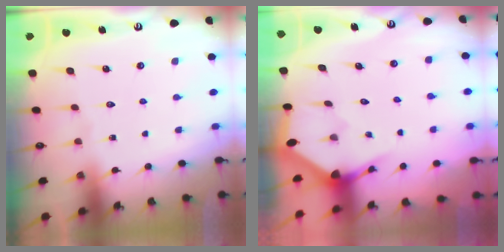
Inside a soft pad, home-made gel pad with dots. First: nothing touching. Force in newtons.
{"total": 3.1, "press": 3.1, "slide": 0.1}